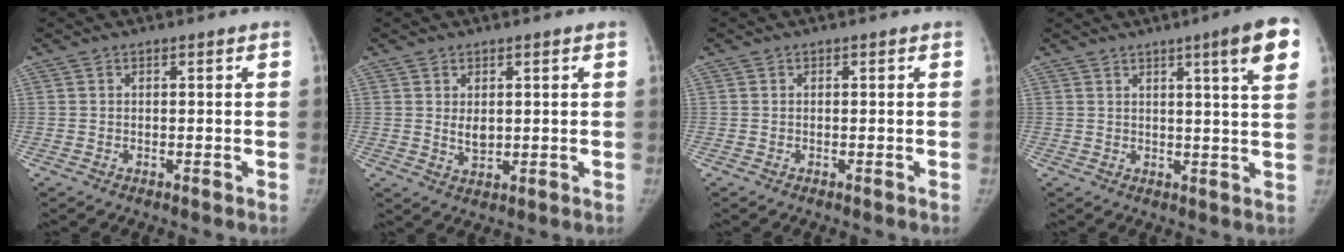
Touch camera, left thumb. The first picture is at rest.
{"total": 3.0, "force": [0.7, 1.8, 2.2], "torque": [-0.026, -0.011, 0.018]}
{"total": 0.0}
{"total": 9.2, "force": [4.5, 0.5, 8.0], "torque": [-0.099, -0.019, 0.056]}